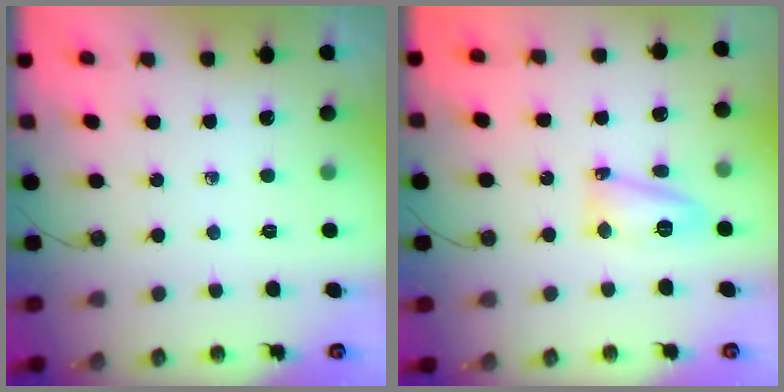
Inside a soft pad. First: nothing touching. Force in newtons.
{"total": 10.3, "press": 9.6, "slide": 3.8}